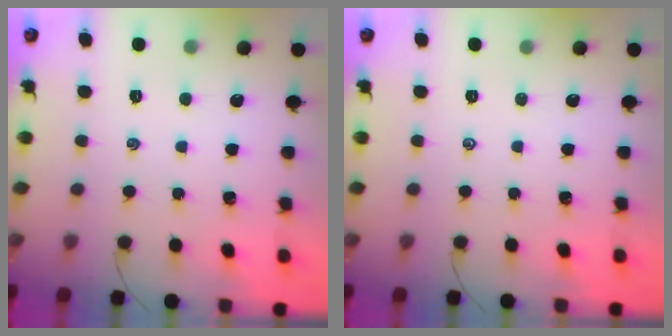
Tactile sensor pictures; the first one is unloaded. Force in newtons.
{"total": 0.0}